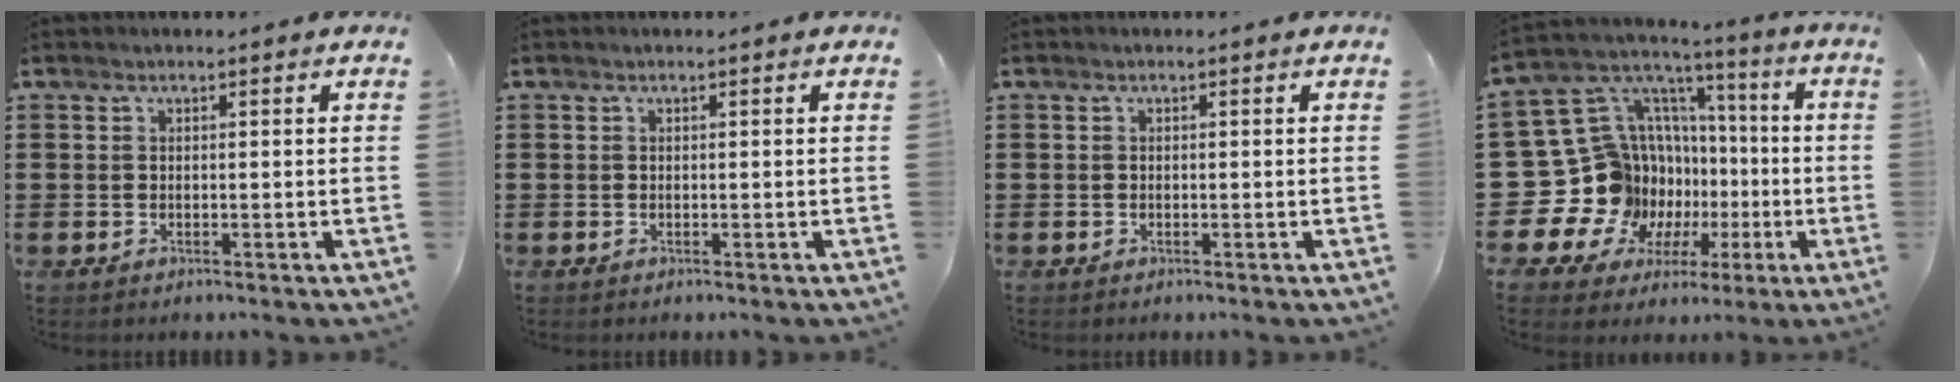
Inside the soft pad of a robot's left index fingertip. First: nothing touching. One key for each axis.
{"total": 0.0}
{"total": 0.0}
{"total": 19.2, "fx": -3.5, "fy": 17.2, "fz": 7.7, "tx": -0.201, "ty": -0.035, "tz": -0.004}